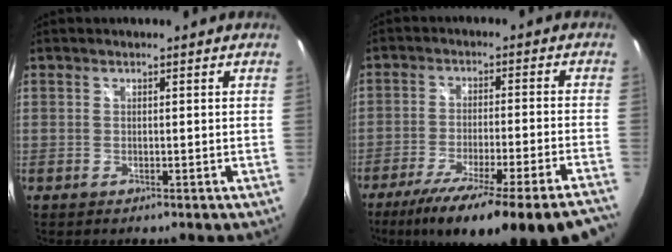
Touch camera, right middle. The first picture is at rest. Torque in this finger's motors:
{"motor_torque": [1.39, -0.75, 0.31, 0.21]}